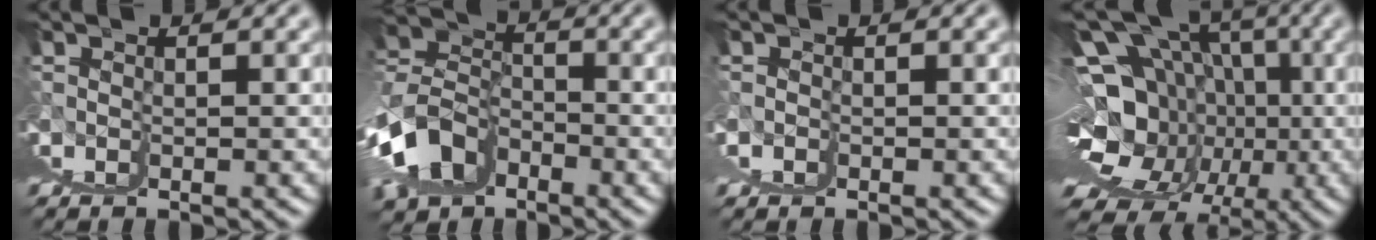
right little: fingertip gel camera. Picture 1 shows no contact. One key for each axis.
{"total": 3.7, "fx": -0.7, "fy": 0.2, "fz": 3.6, "tx": -0.052, "ty": -0.017, "tz": 0.009}
{"total": 2.2, "fx": 0.7, "fy": -1.7, "fz": -1.2, "tx": 0.026, "ty": 0.002, "tz": 0.013}
{"total": 12.8, "fx": 3.4, "fy": 6.7, "fz": 10.4, "tx": -0.137, "ty": 0.003, "tz": 0.071}